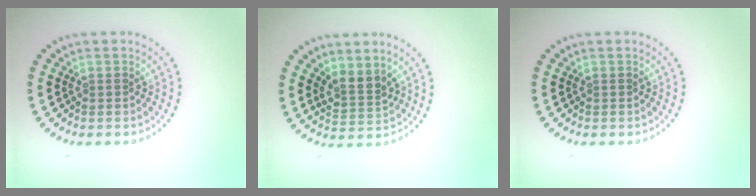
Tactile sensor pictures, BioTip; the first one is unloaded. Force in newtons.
{"total": 2.4, "press": 1.8, "slide": 1.6}
{"total": 0.0}